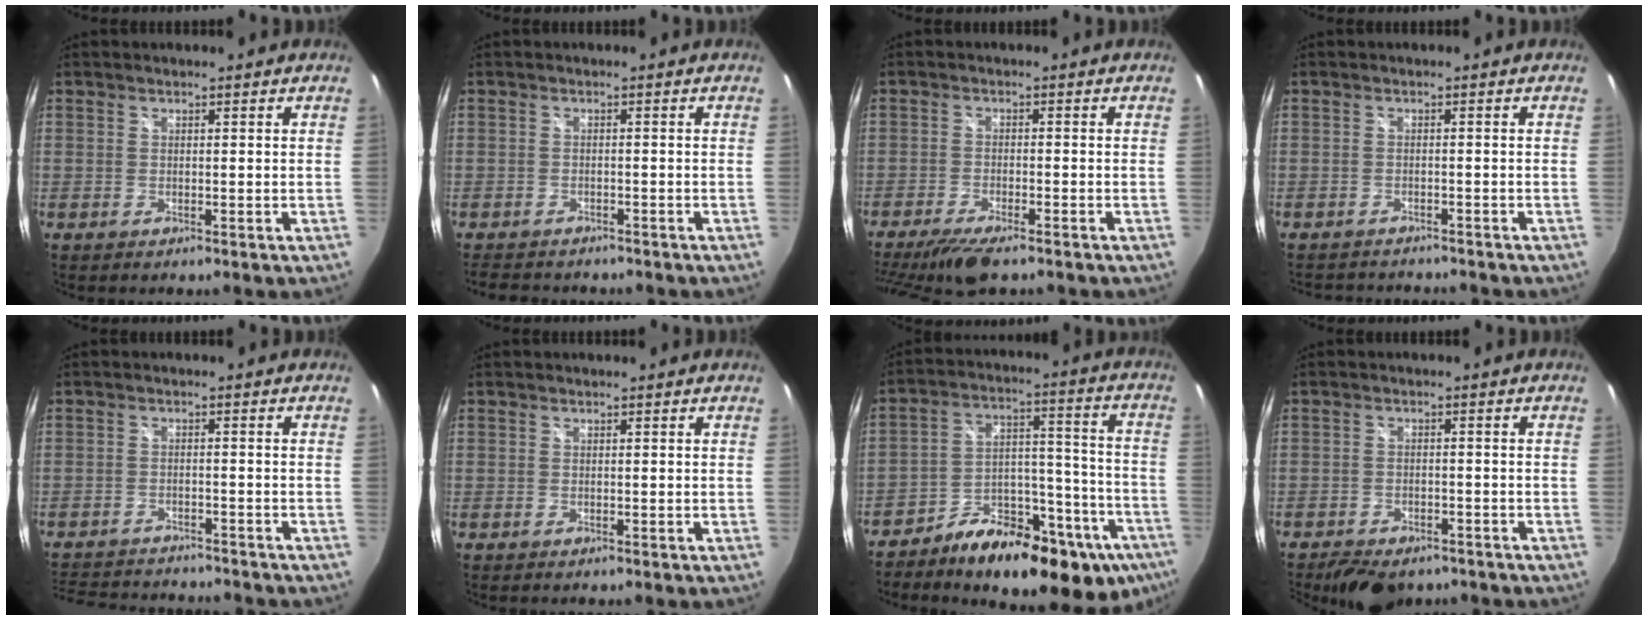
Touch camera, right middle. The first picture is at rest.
{"total": 5.5, "force": [-4.8, 2.0, 1.5], "torque": [-0.041, -0.008, -0.076]}
{"total": 9.9, "force": [-7.7, 2.2, 5.8], "torque": [-0.131, -0.031, -0.133]}
{"total": 5.8, "force": [-5.4, 1.5, 1.5], "torque": [-0.038, -0.012, -0.078]}
{"total": 12.8, "force": [-11.5, 3.6, 4.3], "torque": [-0.106, -0.005, -0.173]}
{"total": 0.0}
{"total": 24.0, "force": [-15.7, 9.9, 15.2], "torque": [-0.199, 0.017, -0.223]}
{"total": 8.3, "force": [-6.5, 3.8, 3.5], "torque": [-0.080, -0.007, -0.094]}